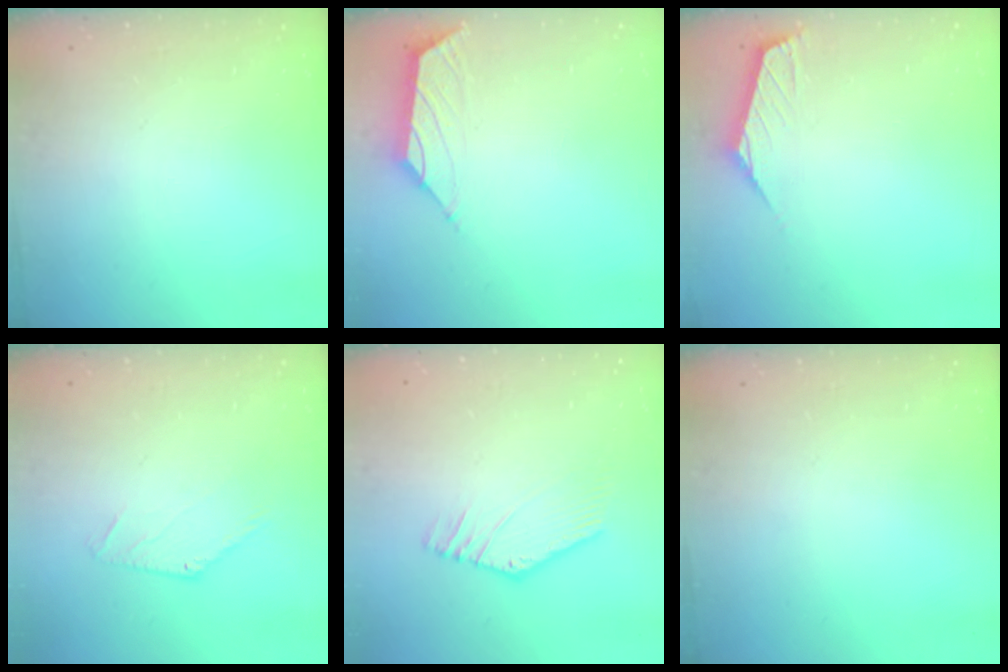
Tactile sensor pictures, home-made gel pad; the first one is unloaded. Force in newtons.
{"total": 1.5, "press": 1.4, "slide": 0.6}
{"total": 0.9, "press": 0.9, "slide": 0.2}
{"total": 0.0}
{"total": 3.6, "press": 3.6, "slide": 0.4}
{"total": 0.0}